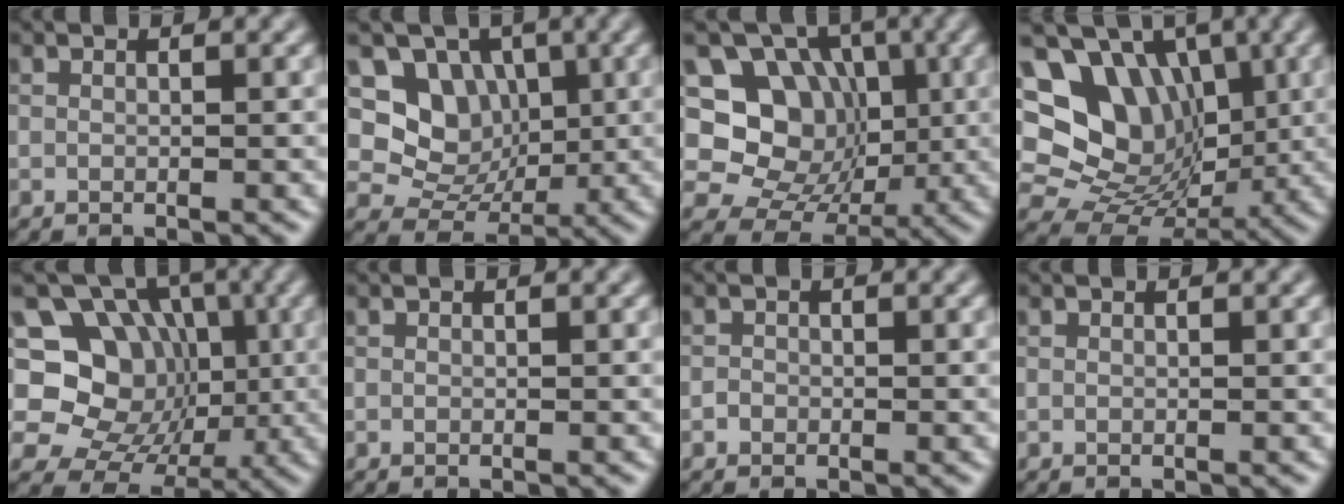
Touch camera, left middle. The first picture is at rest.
{"total": 6.2, "force": [1.7, 5.2, 2.8], "torque": [-0.036, -0.008, 0.011]}
{"total": 11.9, "force": [1.8, 10.5, 5.4], "torque": [-0.093, 0.032, 0.011]}
{"total": 15.6, "force": [4.7, 12.8, 7.6], "torque": [-0.180, 0.043, 0.083]}
{"total": 12.7, "force": [1.0, 11.0, 6.2], "torque": [-0.078, 0.026, -0.022]}
{"total": 0.0}
{"total": 0.6, "force": [-0.3, 0.5, 0.1], "torque": [0.000, -0.002, -0.007]}
{"total": 0.0}